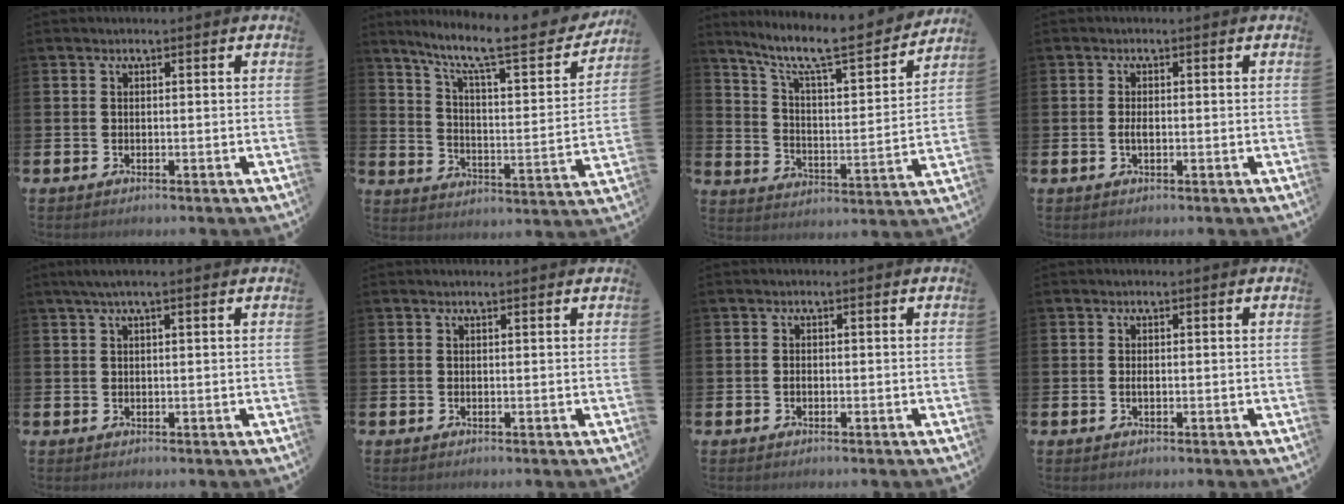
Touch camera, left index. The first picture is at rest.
{"total": 10.7, "force": [8.4, 2.3, 6.1], "torque": [-0.129, -0.055, 0.132]}
{"total": 9.6, "force": [8.3, 1.4, 4.6], "torque": [-0.110, -0.062, 0.133]}
{"total": 1.4, "force": [-0.2, 0.6, 1.3], "torque": [-0.024, 0.002, -0.006]}
{"total": 2.3, "force": [1.5, 0.2, 1.7], "torque": [-0.042, 0.008, 0.027]}
{"total": 0.5, "force": [0.5, 0.0, 0.2], "torque": [0.007, -0.004, 0.007]}
{"total": 0.7, "force": [-0.3, 0.4, 0.4], "torque": [-0.009, 0.002, -0.006]}
{"total": 0.7, "force": [-0.1, 0.3, 0.6], "torque": [-0.013, 0.001, -0.002]}